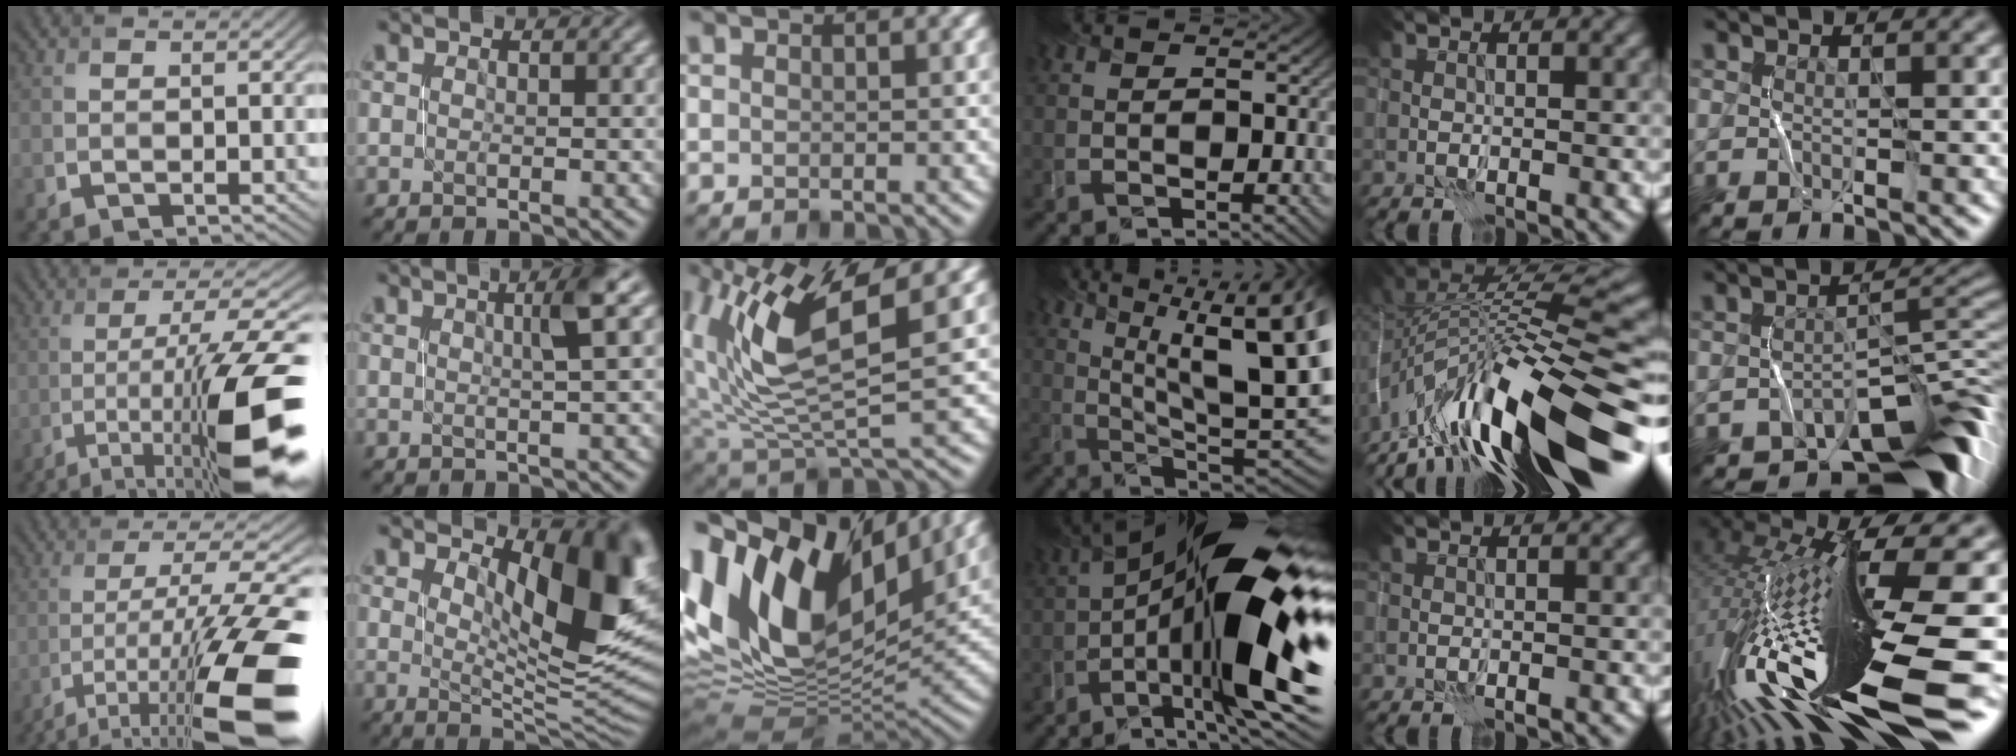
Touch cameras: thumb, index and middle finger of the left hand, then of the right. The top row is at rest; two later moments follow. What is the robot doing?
{"motion": "open", "object": "stapler"}